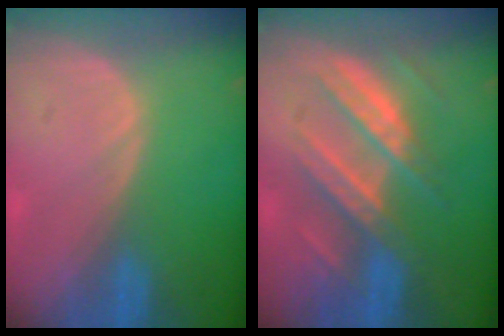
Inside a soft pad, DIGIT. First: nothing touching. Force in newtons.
{"total": 8.1, "press": 8.1, "slide": 0.4}